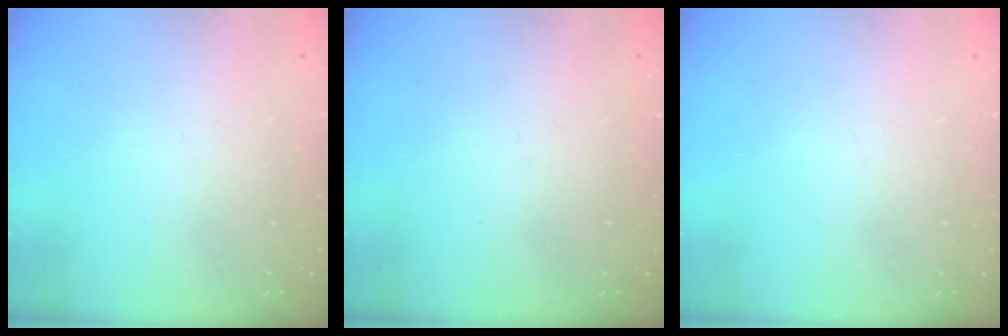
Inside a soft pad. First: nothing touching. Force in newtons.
{"total": 0.0}
{"total": 0.0}